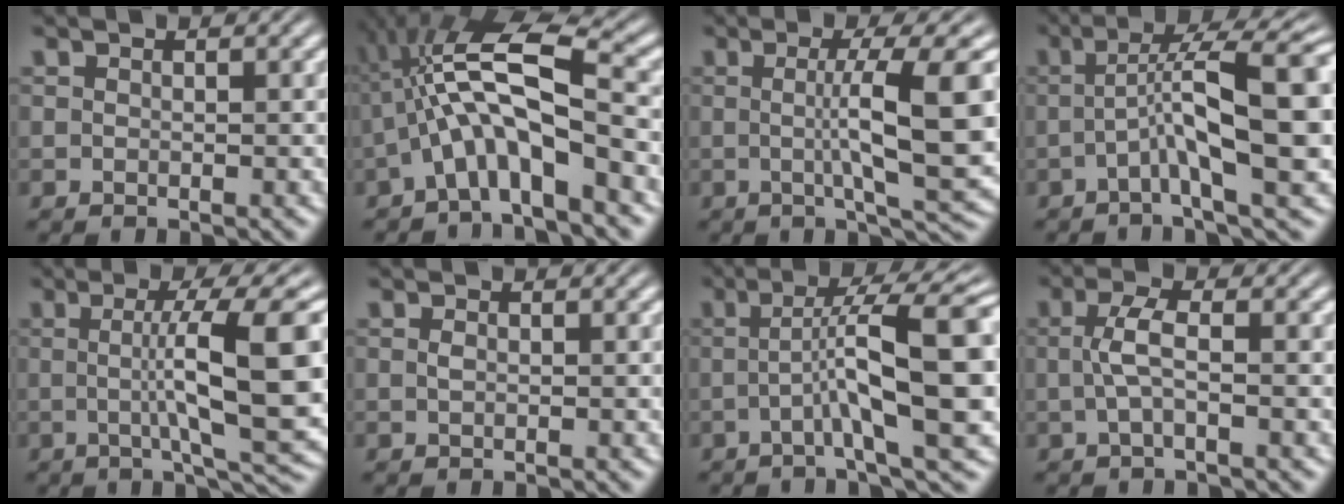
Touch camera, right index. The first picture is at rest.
{"total": 9.4, "force": [1.3, 4.1, 8.3], "torque": [-0.147, 0.004, 0.017]}
{"total": 7.7, "force": [0.3, 0.1, 7.6], "torque": [-0.094, 0.004, 0.008]}
{"total": 7.8, "force": [0.1, 1.2, 7.7], "torque": [-0.099, 0.006, 0.007]}
{"total": 9.1, "force": [0.4, 0.6, 9.1], "torque": [-0.113, 0.005, 0.011]}
{"total": 1.0, "force": [-0.1, -1.0, 0.1], "torque": [0.001, -0.005, 0.007]}
{"total": 8.6, "force": [-0.1, 1.2, 8.5], "torque": [-0.104, 0.004, 0.004]}
{"total": 2.3, "force": [-0.2, -0.5, 2.3], "torque": [-0.042, 0.004, 0.000]}